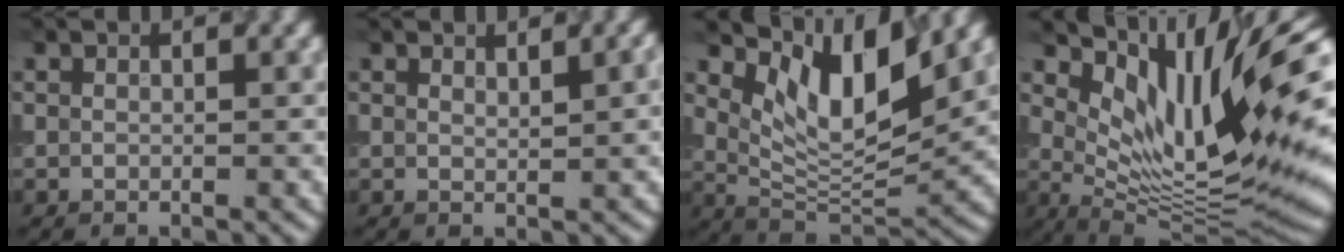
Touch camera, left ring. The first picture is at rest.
{"total": 2.8, "force": [1.4, 0.7, 2.3], "torque": [-0.020, 0.008, 0.020]}
{"total": 7.6, "force": [3.9, 2.7, 5.9], "torque": [-0.104, -0.011, 0.075]}
{"total": 12.3, "force": [5.6, 3.3, 10.5], "torque": [-0.178, -0.003, 0.109]}